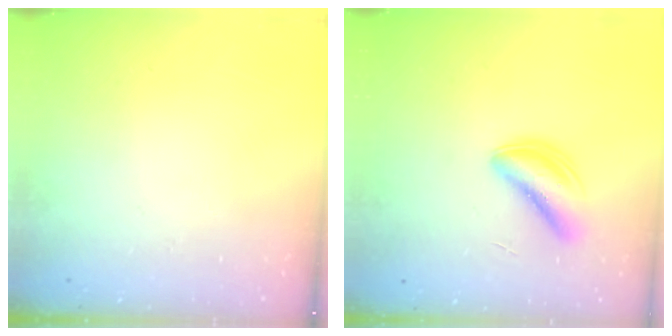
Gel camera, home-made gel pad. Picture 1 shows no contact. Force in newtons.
{"total": 5.8, "press": 5.8, "slide": 0.2}